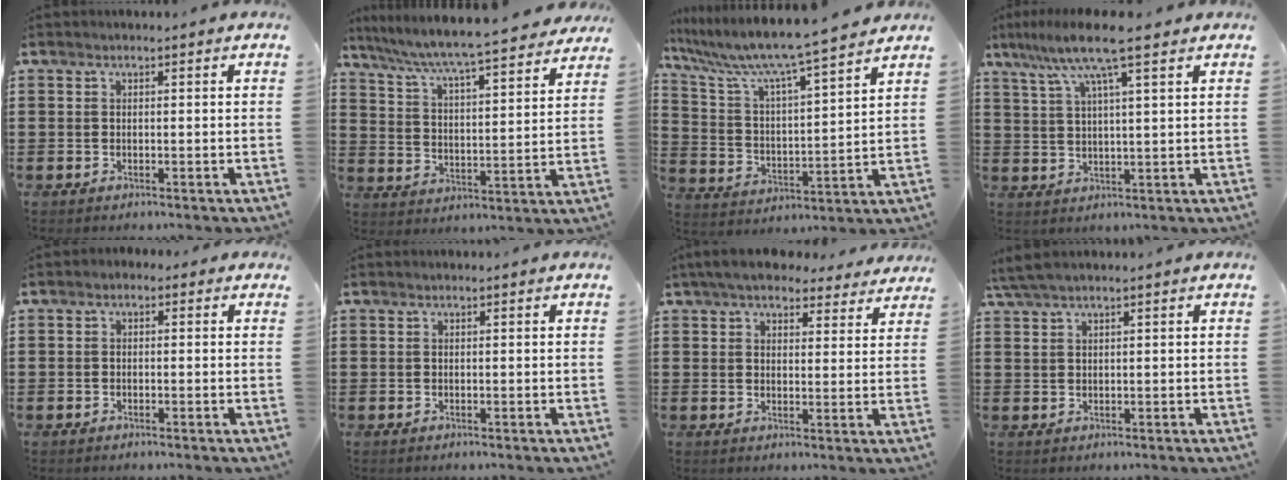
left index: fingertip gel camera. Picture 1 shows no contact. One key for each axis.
{"total": 5.8, "fx": 5.3, "fy": -0.3, "fz": 2.3, "tx": -0.071, "ty": -0.041, "tz": 0.083}
{"total": 7.9, "fx": 7.0, "fy": -0.3, "fz": 3.7, "tx": -0.103, "ty": -0.052, "tz": 0.112}
{"total": 9.1, "fx": 6.3, "fy": 0.4, "fz": 6.6, "tx": -0.142, "ty": -0.010, "tz": 0.112}
{"total": 1.0, "fx": -0.7, "fy": 0.7, "fz": 0.3, "tx": -0.008, "ty": 0.004, "tz": -0.016}
{"total": 0.0}
{"total": 5.8, "fx": 5.3, "fy": 1.6, "fz": 1.7, "tx": -0.051, "ty": -0.007, "tz": 0.099}
{"total": 2.3, "fx": 1.6, "fy": 0.2, "fz": 1.7, "tx": -0.035, "ty": 0.000, "tz": 0.031}